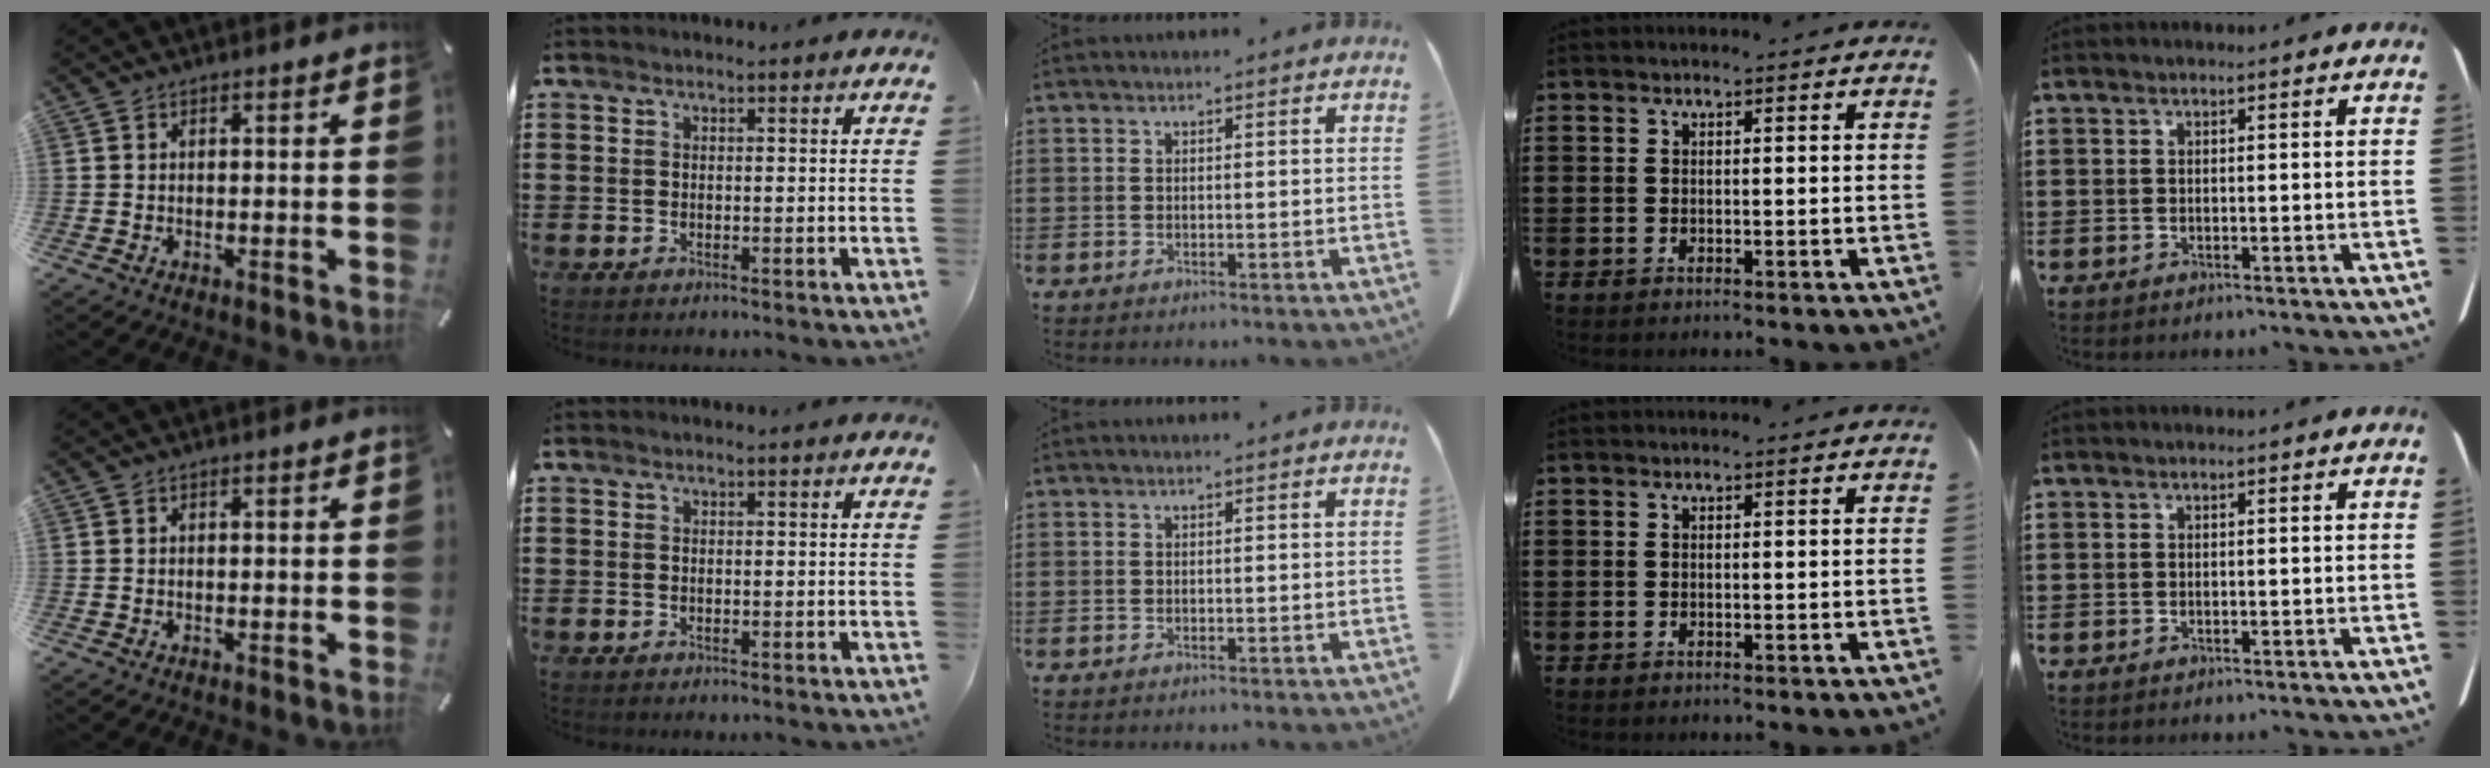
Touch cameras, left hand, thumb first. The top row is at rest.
{}